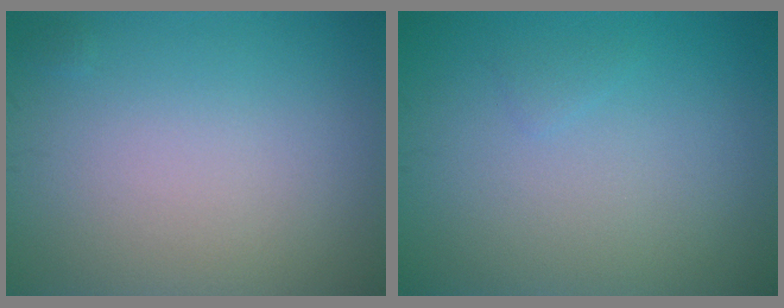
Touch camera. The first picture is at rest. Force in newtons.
{"total": 0.5, "press": 0.5, "slide": 0.0}